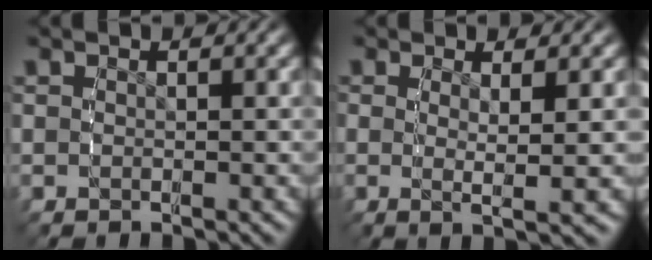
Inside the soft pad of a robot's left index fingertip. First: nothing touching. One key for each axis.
{"total": 4.0, "fx": -0.1, "fy": 0.5, "fz": 3.9, "tx": -0.054, "ty": -0.007, "tz": 0.002}